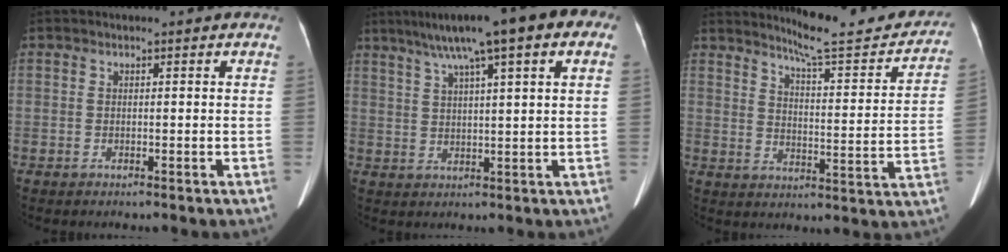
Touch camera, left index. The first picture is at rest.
{"total": 14.9, "force": [8.5, 1.9, 12.1], "torque": [-0.187, 0.049, 0.121]}
{"total": 16.4, "force": [15.0, 1.9, 6.2], "torque": [-0.077, -0.041, 0.187]}